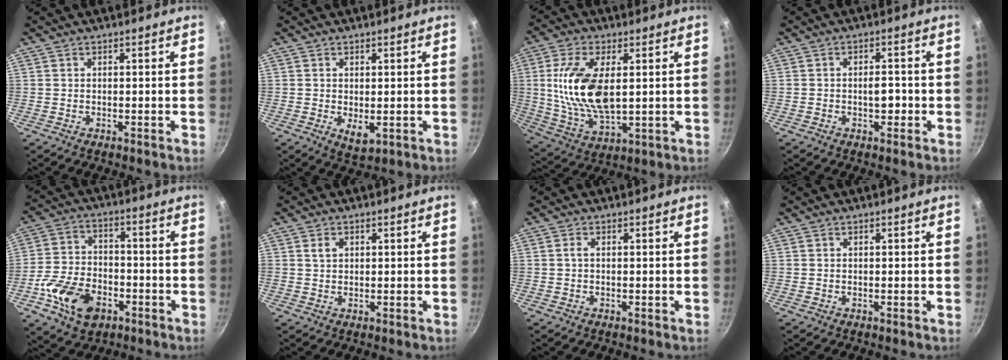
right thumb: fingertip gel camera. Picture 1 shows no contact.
{"total": 3.6, "force": [-0.2, 2.0, 3.0], "torque": [-0.048, -0.013, 0.001]}
{"total": 15.6, "force": [2.2, 7.8, 13.4], "torque": [-0.255, -0.011, 0.049]}
{"total": 3.2, "force": [-0.7, 1.9, 2.5], "torque": [-0.019, 0.011, -0.012]}
{"total": 13.6, "force": [-5.7, 9.0, 8.5], "torque": [-0.140, 0.030, -0.102]}
{"total": 2.1, "force": [0.8, 1.5, 1.2], "torque": [-0.017, 0.001, 0.016]}
{"total": 0.9, "force": [0.0, 0.3, 0.9], "torque": [-0.023, 0.002, -0.001]}
{"total": 0.0}